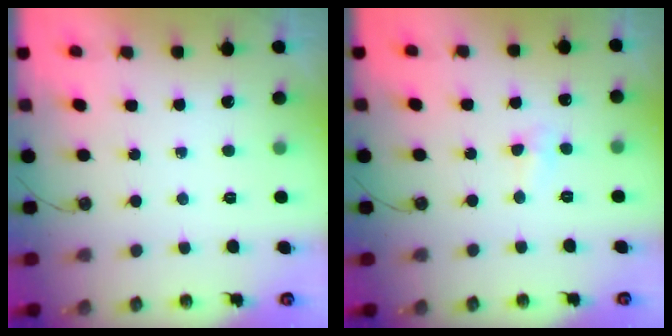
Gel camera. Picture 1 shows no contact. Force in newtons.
{"total": 4.0, "press": 3.6, "slide": 1.7}